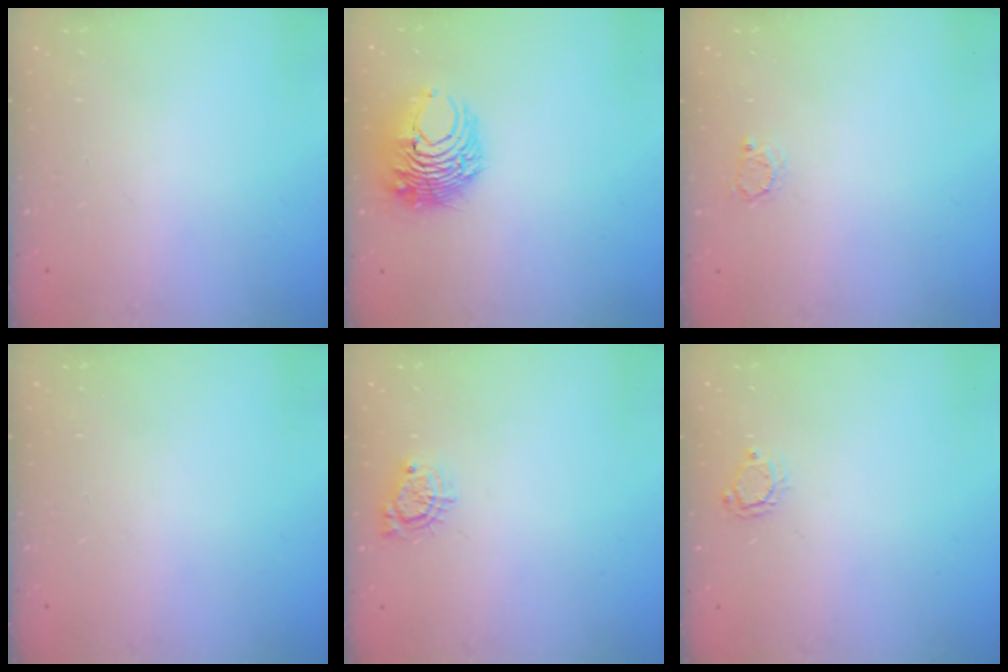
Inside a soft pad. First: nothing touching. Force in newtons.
{"total": 10.0, "press": 10.0, "slide": 0.6}
{"total": 2.0, "press": 2.0, "slide": 0.4}
{"total": 0.0}
{"total": 5.5, "press": 5.5, "slide": 0.4}
{"total": 2.9, "press": 2.9, "slide": 0.3}